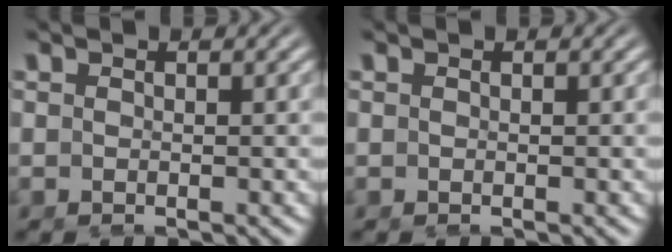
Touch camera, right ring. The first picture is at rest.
{"total": 0.0}